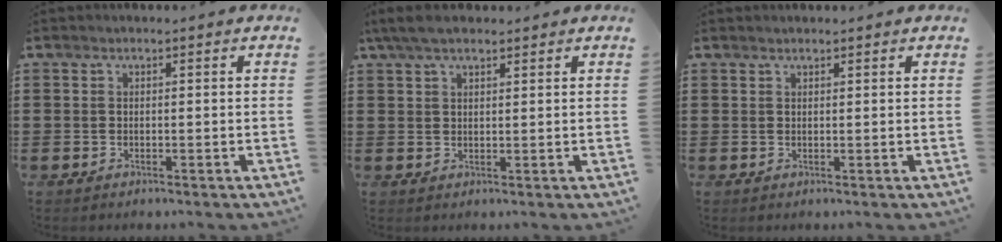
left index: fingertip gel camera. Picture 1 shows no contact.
{"total": 4.1, "force": [2.9, 1.4, 2.6], "torque": [-0.058, 0.006, 0.056]}
{"total": 0.7, "force": [0.6, 0.1, 0.0], "torque": [-0.003, 0.000, 0.013]}